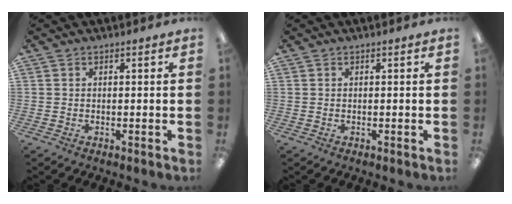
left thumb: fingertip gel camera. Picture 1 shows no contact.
{"total": 0.0}